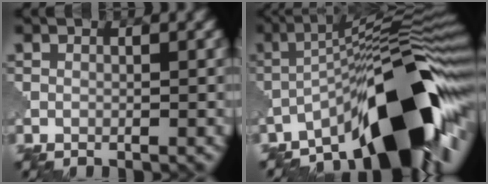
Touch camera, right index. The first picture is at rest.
{"total": 13.9, "force": [-7.5, 3.1, 11.2], "torque": [-0.157, 0.015, -0.124]}